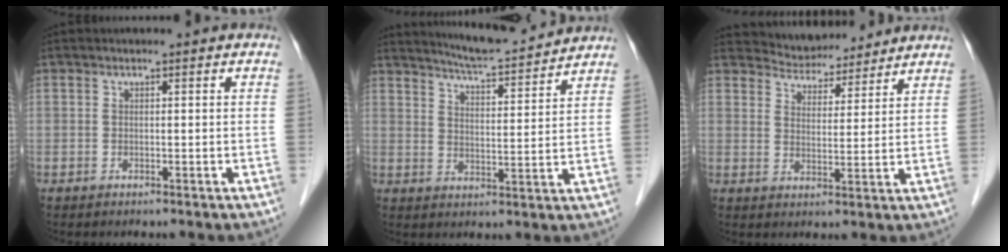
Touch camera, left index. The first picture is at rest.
{"total": 11.8, "force": [11.2, 0.3, 3.7], "torque": [-0.068, 0.008, 0.164]}
{"total": 8.2, "force": [7.9, 1.9, 1.0], "torque": [-0.020, 0.015, 0.122]}